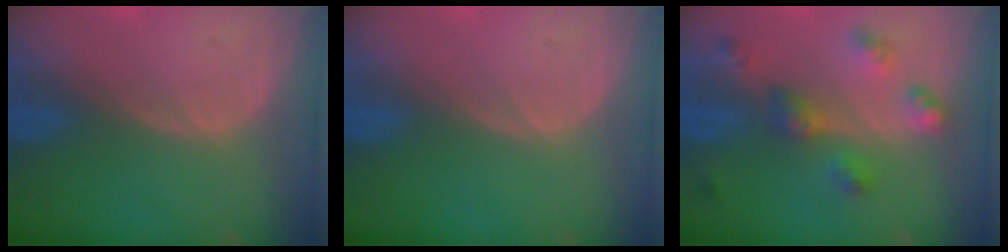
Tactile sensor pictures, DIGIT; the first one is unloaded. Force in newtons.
{"total": 0.0}
{"total": 6.5, "press": 5.8, "slide": 3.0}